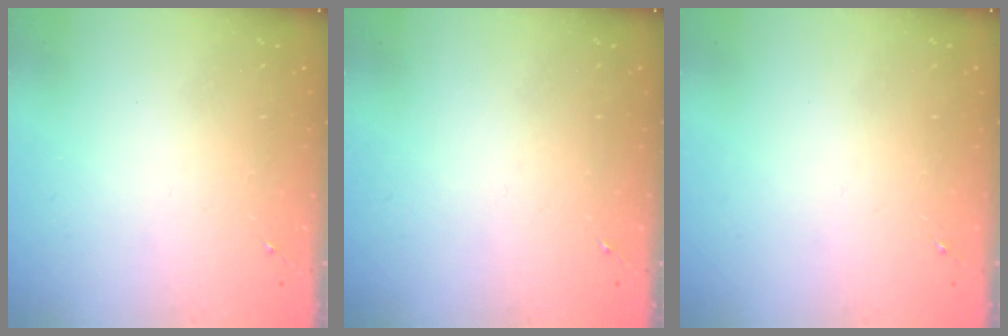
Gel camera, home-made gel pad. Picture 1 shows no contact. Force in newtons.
{"total": 0.0}
{"total": 0.0}